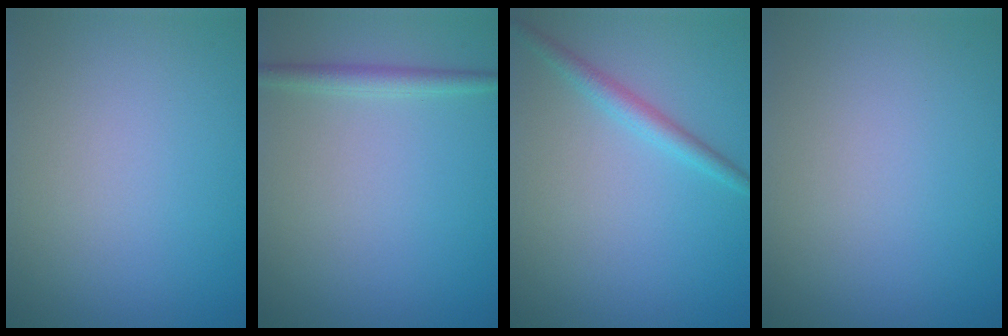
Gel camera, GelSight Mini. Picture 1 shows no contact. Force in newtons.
{"total": 1.7, "press": 1.7, "slide": 0.0}
{"total": 2.0, "press": 2.0, "slide": 0.1}
{"total": 0.0}